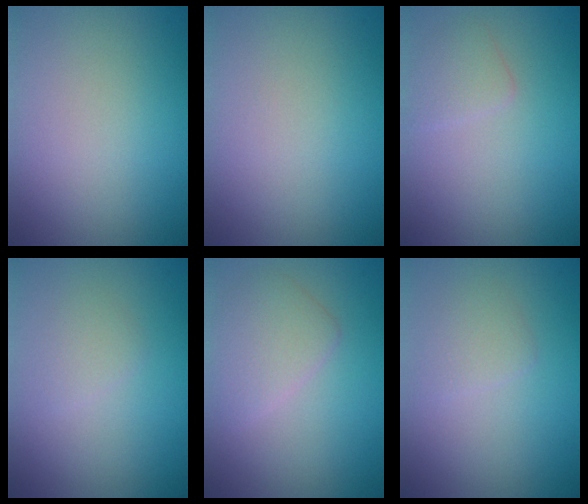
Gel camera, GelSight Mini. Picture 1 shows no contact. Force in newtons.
{"total": 0.0}
{"total": 1.7, "press": 1.7, "slide": 0.0}
{"total": 1.1, "press": 1.1, "slide": 0.0}
{"total": 2.8, "press": 2.8, "slide": 0.2}
{"total": 1.5, "press": 1.5, "slide": 0.2}